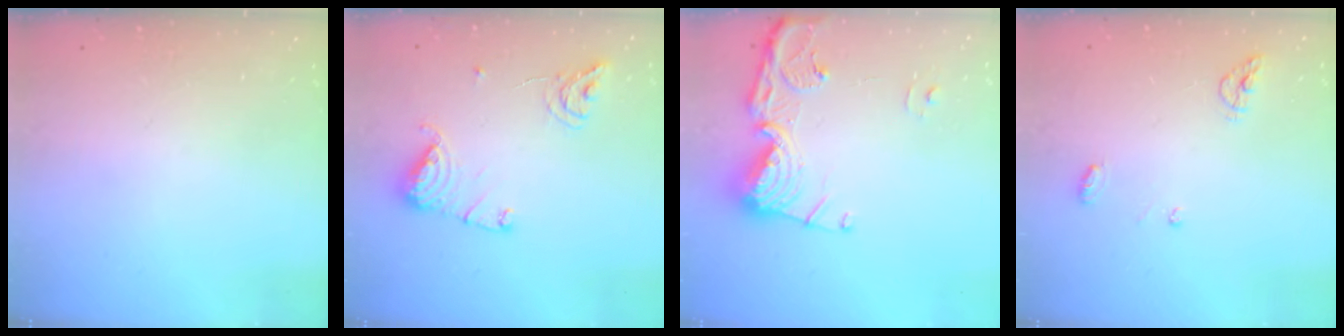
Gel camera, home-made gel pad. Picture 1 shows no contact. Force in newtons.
{"total": 12.4, "press": 12.3, "slide": 1.2}
{"total": 14.8, "press": 14.7, "slide": 1.7}
{"total": 5.3, "press": 5.3, "slide": 0.2}